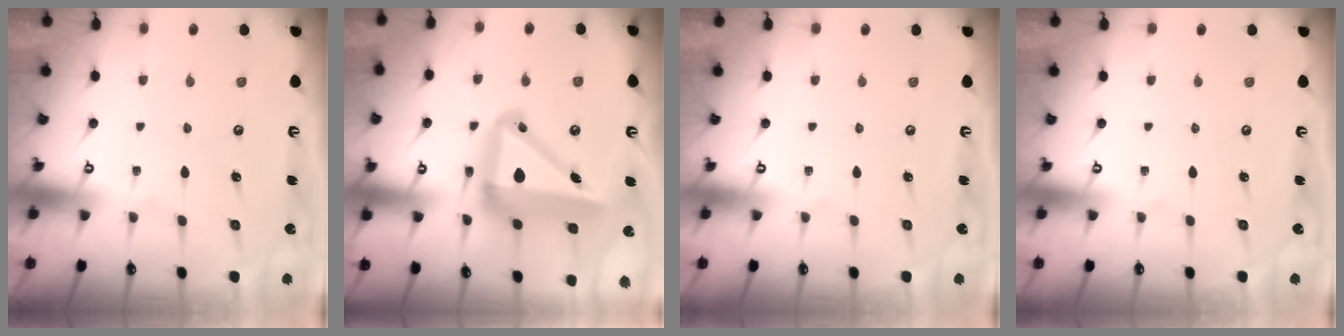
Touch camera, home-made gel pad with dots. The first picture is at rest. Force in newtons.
{"total": 17.8, "press": 17.7, "slide": 2.0}
{"total": 0.0}
{"total": 0.0}